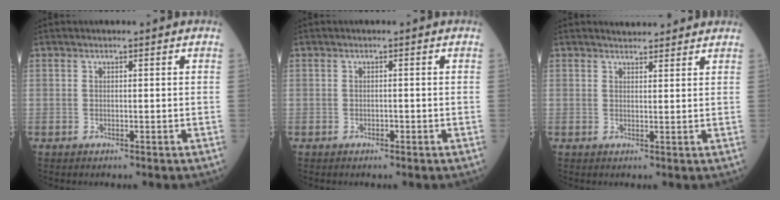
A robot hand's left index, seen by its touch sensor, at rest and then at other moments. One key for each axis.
{"total": 0.5, "fx": -0.3, "fy": 0.3, "fz": 0.3, "tx": -0.006, "ty": 0.001, "tz": -0.004}
{"total": 4.5, "fx": 4.3, "fy": 1.1, "fz": 1.0, "tx": -0.016, "ty": 0.016, "tz": 0.056}